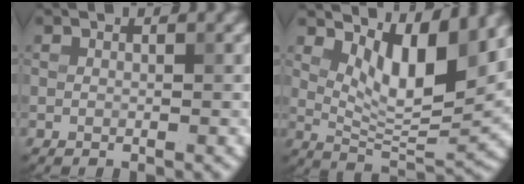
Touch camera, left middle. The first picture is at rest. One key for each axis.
{"total": 7.3, "fx": 3.4, "fy": 2.7, "fz": 5.8, "tx": -0.096, "ty": -0.016, "tz": 0.059}